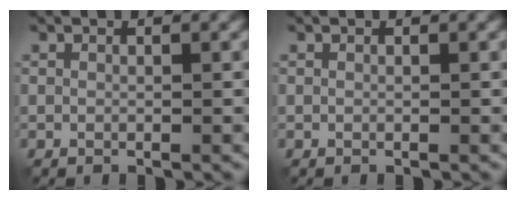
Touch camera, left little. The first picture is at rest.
{"total": 0.0}